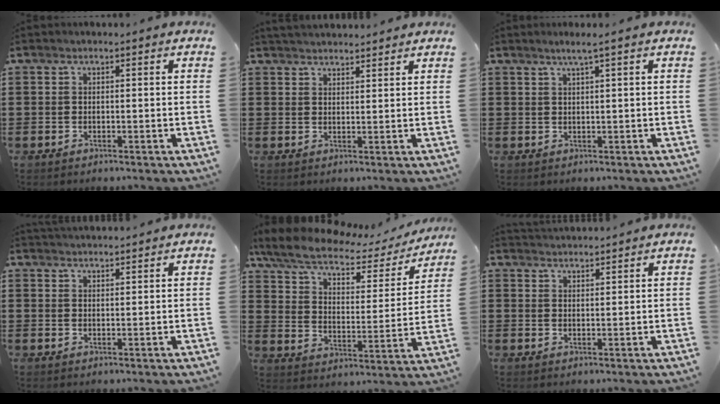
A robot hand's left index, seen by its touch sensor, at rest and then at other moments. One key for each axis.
{"total": 2.4, "fx": 2.4, "fy": 0.1, "fz": 0.1, "tx": -0.008, "ty": -0.001, "tz": 0.047}
{"total": 1.7, "fx": 1.0, "fy": -0.2, "fz": 1.4, "tx": -0.028, "ty": -0.002, "tz": 0.016}
{"total": 2.1, "fx": 2.1, "fy": -0.1, "fz": 0.0, "tx": -0.006, "ty": -0.004, "tz": 0.040}
{"total": 8.7, "fx": 6.5, "fy": 2.8, "fz": 5.1, "tx": -0.122, "ty": -0.029, "tz": 0.112}
{"total": 2.4, "fx": 2.4, "fy": -0.2, "fz": -0.2, "tx": -0.003, "ty": -0.004, "tz": 0.047}